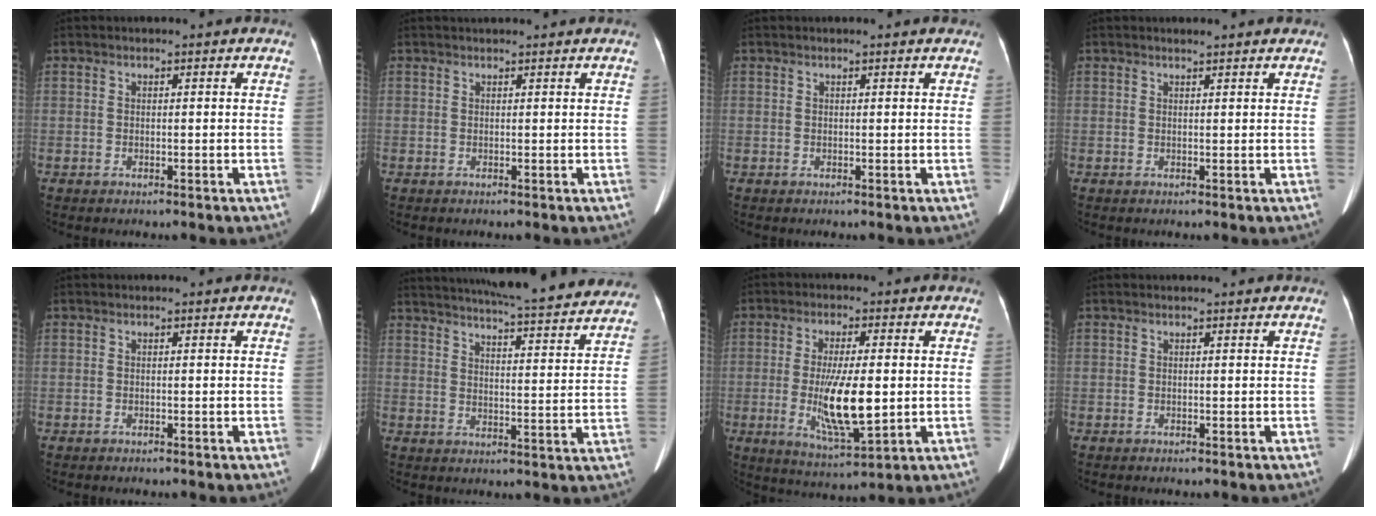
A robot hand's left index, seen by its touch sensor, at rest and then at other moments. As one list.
[{"total": 2.6, "force": [2.5, 0.0, 0.8], "torque": [-0.009, 0.026, 0.037]}, {"total": 2.4, "force": [2.1, 0.2, 1.1], "torque": [-0.018, 0.011, 0.019]}, {"total": 2.4, "force": [2.1, 0.3, 1.0], "torque": [-0.018, 0.010, 0.025]}, {"total": 0.0}, {"total": 26.0, "force": [23.4, 2.7, 11.0], "torque": [-0.175, -0.031, 0.291]}, {"total": 10.5, "force": [-1.0, 2.2, 10.2], "torque": [-0.198, -0.023, -0.012]}, {"total": 0.6, "force": [0.6, 0.2, 0.1], "torque": [-0.010, 0.015, 0.008]}]